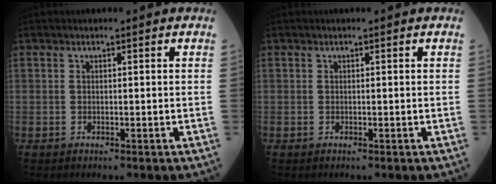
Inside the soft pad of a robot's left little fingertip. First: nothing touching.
{"total": 0.0}